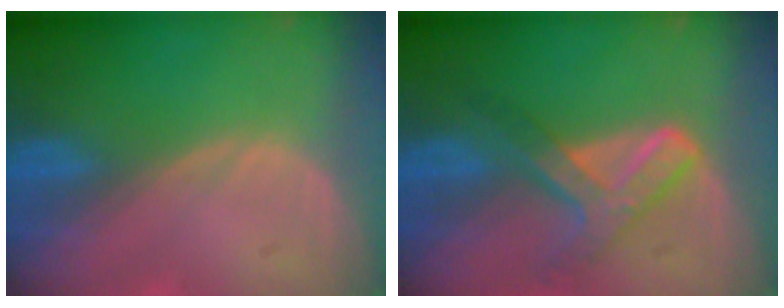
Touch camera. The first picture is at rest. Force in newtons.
{"total": 7.2, "press": 6.2, "slide": 3.8}